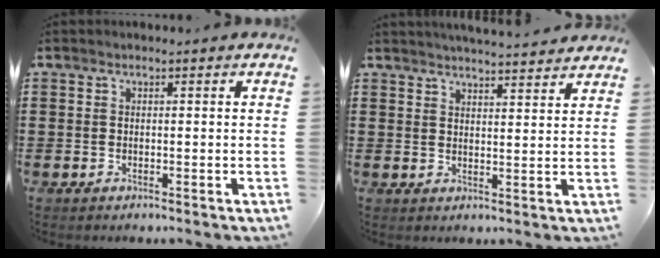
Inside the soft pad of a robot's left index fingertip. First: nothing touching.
{"total": 3.5, "force": [3.4, -0.6, 0.2], "torque": [-0.015, -0.020, 0.060]}